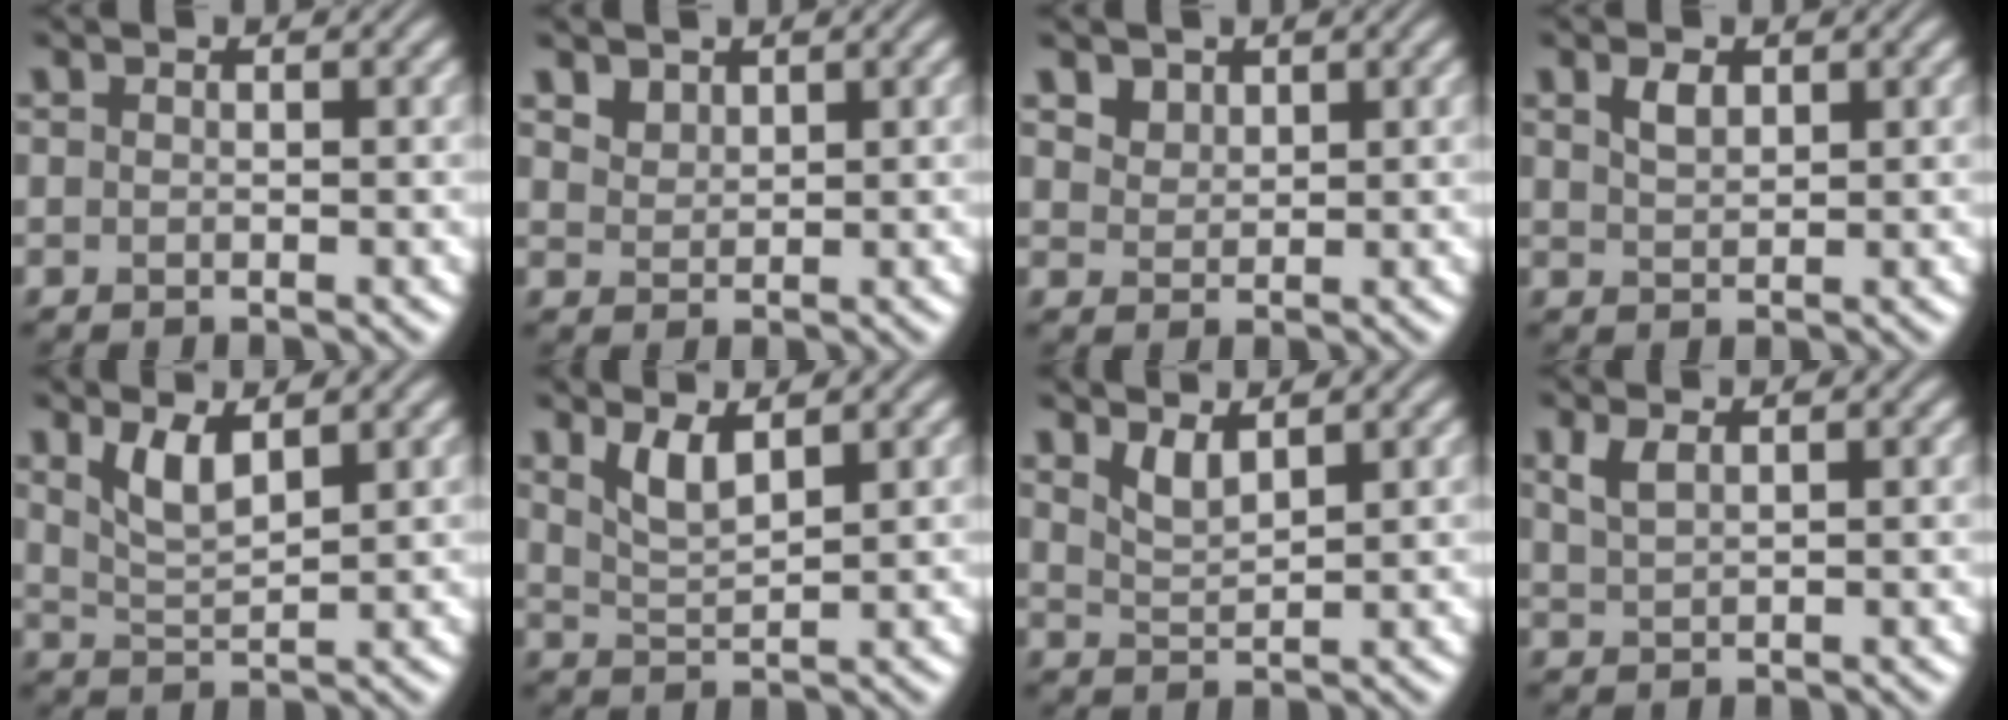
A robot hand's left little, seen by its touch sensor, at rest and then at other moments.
{"total": 1.8, "force": [1.4, 1.0, 0.5], "torque": [-0.016, -0.007, 0.034]}
{"total": 2.4, "force": [1.7, 1.5, 0.8], "torque": [-0.026, -0.007, 0.040]}
{"total": 1.7, "force": [1.0, 0.9, 1.0], "torque": [-0.022, 0.002, 0.022]}
{"total": 3.0, "force": [1.8, 0.9, 2.3], "torque": [-0.050, -0.008, 0.039]}
{"total": 2.7, "force": [1.7, 0.7, 1.9], "torque": [-0.042, -0.008, 0.038]}
{"total": 2.0, "force": [1.5, 0.5, 1.3], "torque": [-0.028, -0.008, 0.034]}
{"total": 1.6, "force": [1.0, 0.6, 1.2], "torque": [-0.029, 0.002, 0.024]}